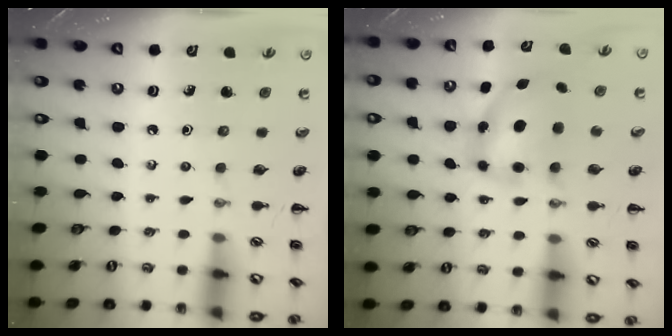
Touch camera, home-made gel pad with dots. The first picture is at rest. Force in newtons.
{"total": 7.5, "press": 7.4, "slide": 1.3}